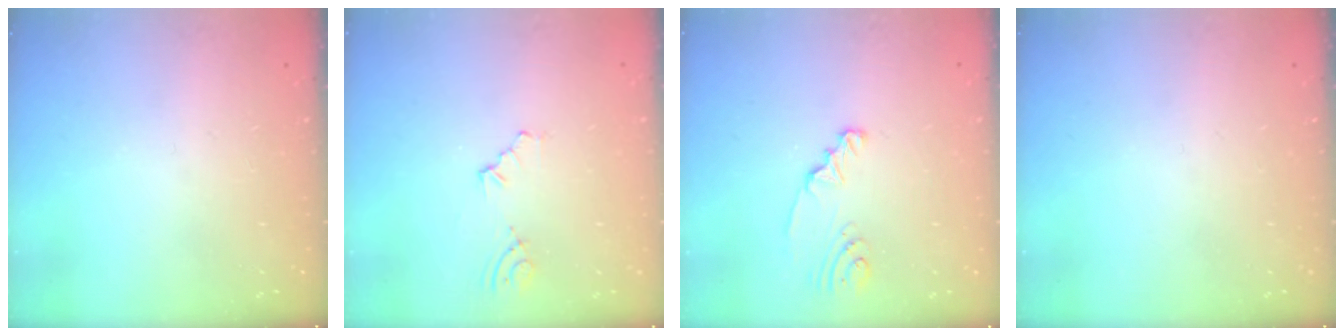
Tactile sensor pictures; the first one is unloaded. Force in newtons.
{"total": 4.1, "press": 3.4, "slide": 2.2}
{"total": 2.3, "press": 2.3, "slide": 0.3}
{"total": 0.0}